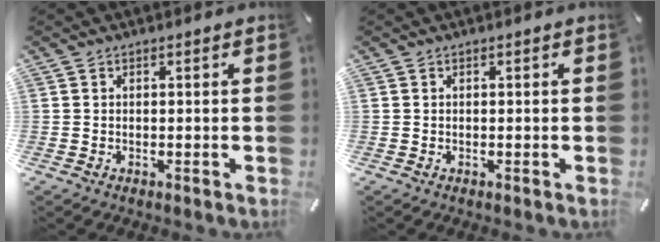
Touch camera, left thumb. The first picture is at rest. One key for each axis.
{"total": 0.0}